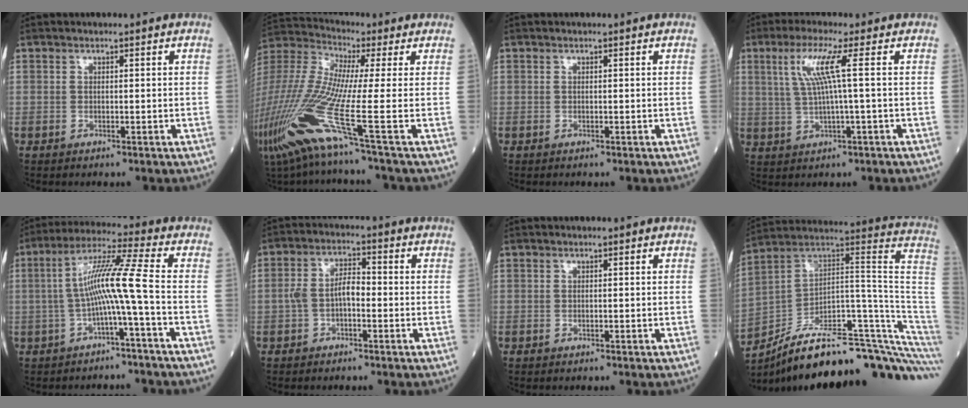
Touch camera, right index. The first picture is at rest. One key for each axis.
{"total": 20.7, "fx": -7.9, "fy": 0.3, "fz": 19.1, "tx": -0.459, "ty": -0.045, "tz": -0.163}
{"total": 0.0}
{"total": 6.1, "fx": 1.6, "fy": -0.8, "fz": 5.9, "tx": -0.122, "ty": 0.011, "tz": 0.037}
{"total": 8.7, "fx": -1.6, "fy": -1.6, "fz": 8.4, "tx": -0.158, "ty": 0.027, "tz": -0.028}
{"total": 5.0, "fx": -1.0, "fy": 2.2, "fz": 4.3, "tx": -0.091, "ty": 0.020, "tz": -0.020}
{"total": 0.0}
{"total": 28.5, "fx": -22.9, "fy": 3.1, "fz": 16.7, "tx": -0.130, "ty": 0.048, "tz": -0.332}